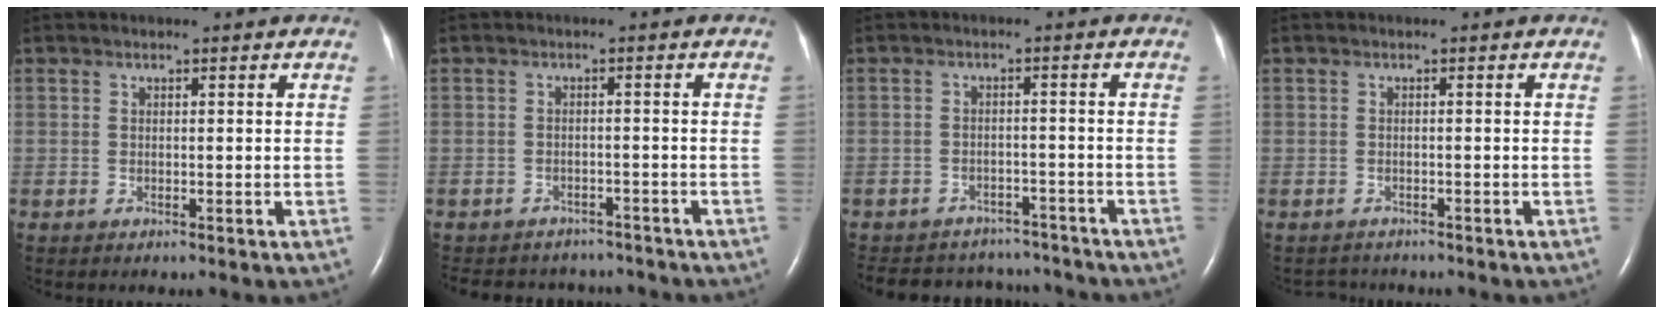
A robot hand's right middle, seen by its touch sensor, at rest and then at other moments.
{"total": 10.1, "force": [-9.2, 3.8, 1.7], "torque": [-0.036, 0.012, -0.109]}
{"total": 13.4, "force": [-12.1, 4.9, 2.7], "torque": [-0.062, 0.017, -0.152]}
{"total": 1.6, "force": [-1.5, 0.5, -0.3], "torque": [0.003, -0.005, -0.021]}